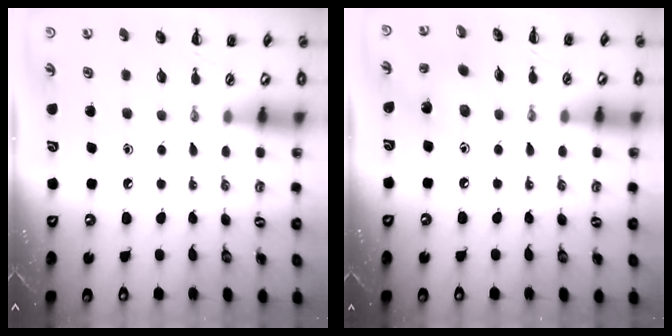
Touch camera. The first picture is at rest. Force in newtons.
{"total": 2.9, "press": 2.8, "slide": 0.5}